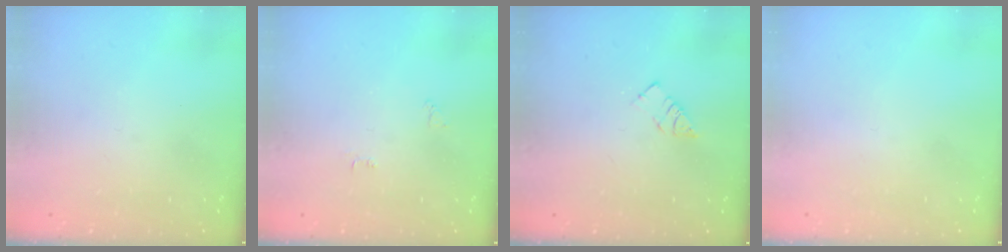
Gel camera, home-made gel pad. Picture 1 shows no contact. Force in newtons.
{"total": 2.5, "press": 2.5, "slide": 0.4}
{"total": 4.0, "press": 4.0, "slide": 0.0}
{"total": 1.8, "press": 1.8, "slide": 0.1}